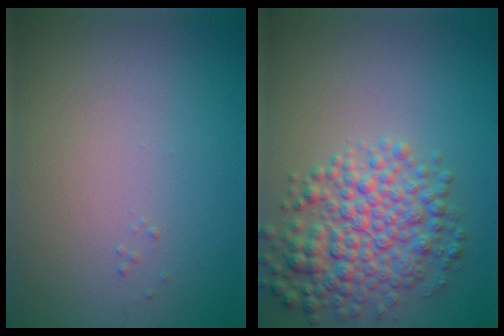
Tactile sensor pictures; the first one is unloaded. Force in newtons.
{"total": 6.0, "press": 6.0, "slide": 0.0}